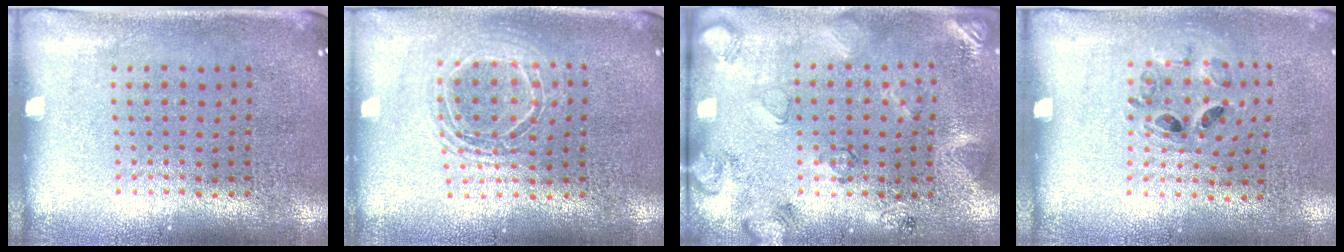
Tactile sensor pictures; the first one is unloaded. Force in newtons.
{"total": 1.7, "press": 1.4, "slide": 0.9}
{"total": 2.5, "press": 2.0, "slide": 1.5}
{"total": 0.9, "press": 0.8, "slide": 0.3}